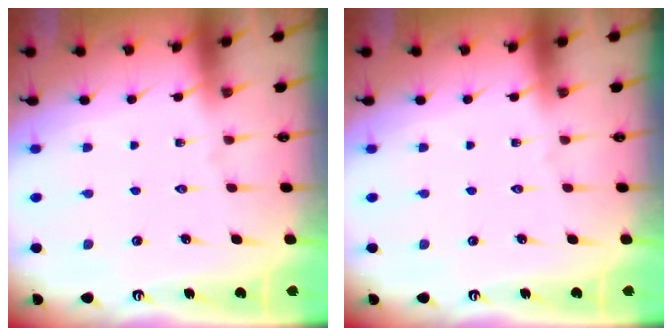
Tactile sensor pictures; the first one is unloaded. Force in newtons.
{"total": 0.0}